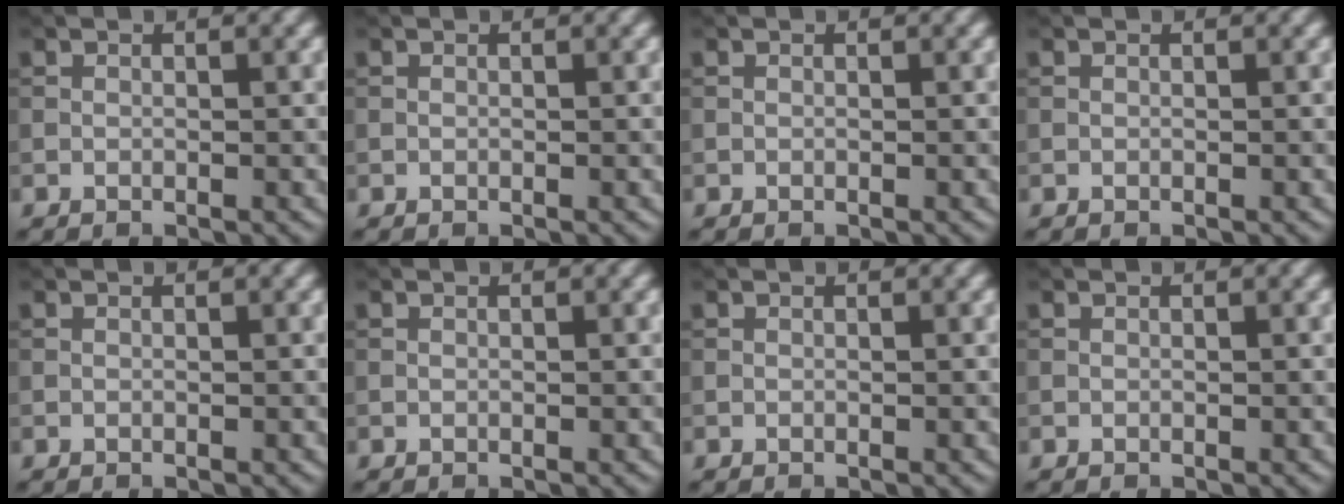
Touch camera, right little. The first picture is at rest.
{"total": 0.0}
{"total": 0.0}
{"total": 0.0}
{"total": 0.0}
{"total": 0.0}
{"total": 0.0}
{"total": 0.0}